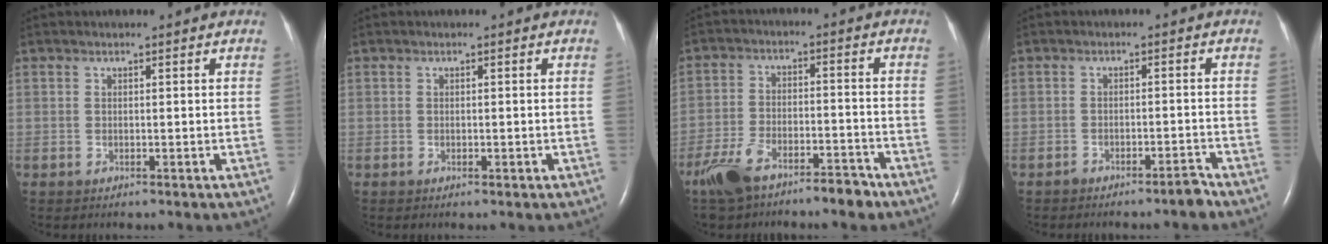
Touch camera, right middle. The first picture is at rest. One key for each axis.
{"total": 0.7, "fx": -0.3, "fy": 0.3, "fz": 0.5, "tx": -0.011, "ty": -0.001, "tz": -0.002}
{"total": 10.0, "fx": -7.8, "fy": 3.0, "fz": 5.4, "tx": -0.109, "ty": -0.002, "tz": -0.141}
{"total": 2.3, "fx": -2.2, "fy": 0.1, "fz": 0.8, "tx": -0.011, "ty": 0.002, "tz": -0.036}